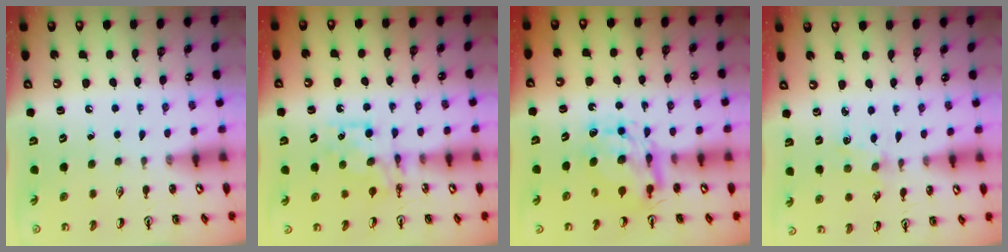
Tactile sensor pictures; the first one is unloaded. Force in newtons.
{"total": 7.7, "press": 7.7, "slide": 0.7}
{"total": 9.1, "press": 9.1, "slide": 0.8}
{"total": 2.1, "press": 2.0, "slide": 0.3}